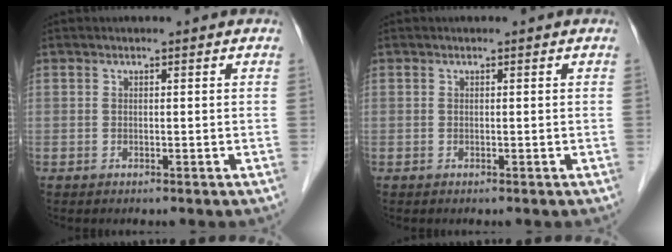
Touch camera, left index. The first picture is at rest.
{"total": 0.0}